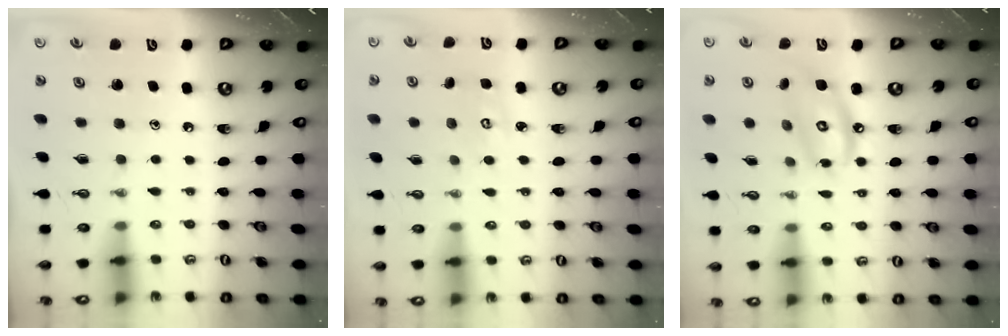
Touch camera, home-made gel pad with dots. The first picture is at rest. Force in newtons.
{"total": 3.7, "press": 3.7, "slide": 0.3}
{"total": 9.9, "press": 9.8, "slide": 0.8}